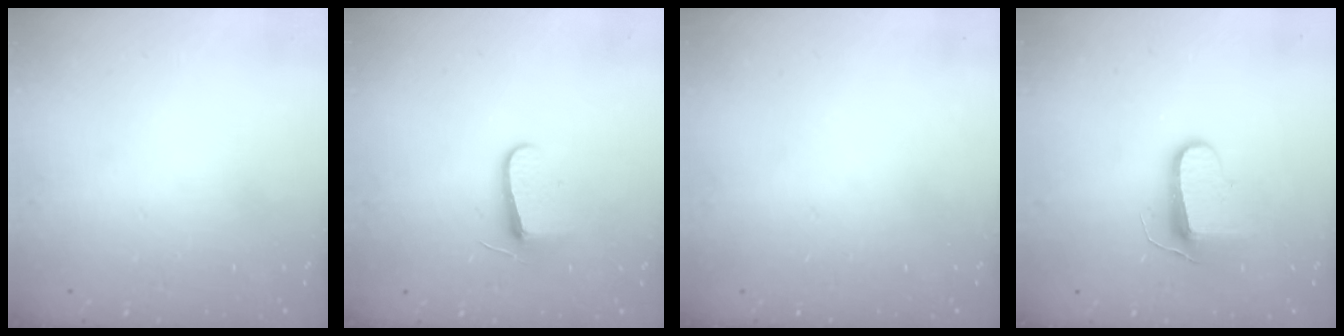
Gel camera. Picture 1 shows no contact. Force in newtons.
{"total": 7.8, "press": 7.7, "slide": 0.4}
{"total": 0.0}
{"total": 9.0, "press": 8.9, "slide": 0.7}